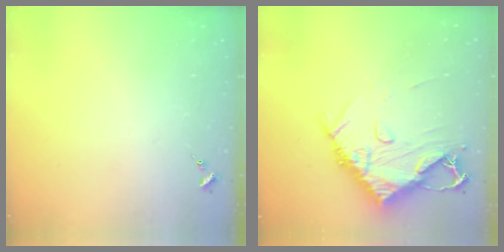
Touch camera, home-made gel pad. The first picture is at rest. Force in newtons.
{"total": 13.0, "press": 12.9, "slide": 1.5}